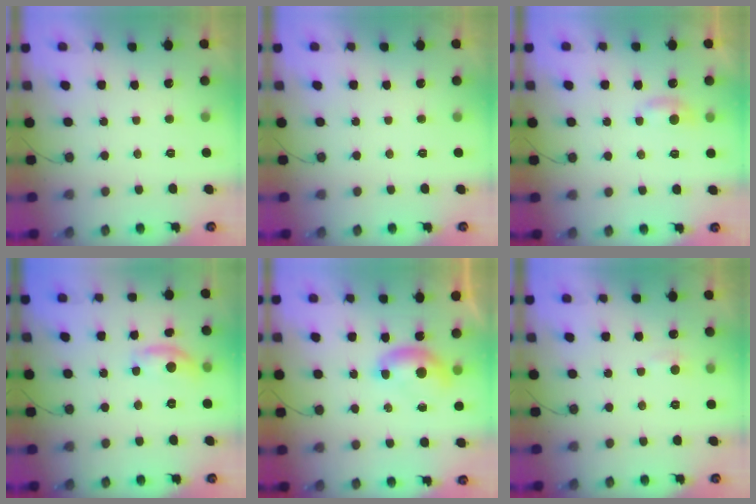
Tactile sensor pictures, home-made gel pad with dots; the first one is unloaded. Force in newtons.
{"total": 0.0}
{"total": 4.9, "press": 4.9, "slide": 0.5}
{"total": 8.7, "press": 8.7, "slide": 0.5}
{"total": 7.0, "press": 6.9, "slide": 0.8}
{"total": 4.5, "press": 4.5, "slide": 0.6}